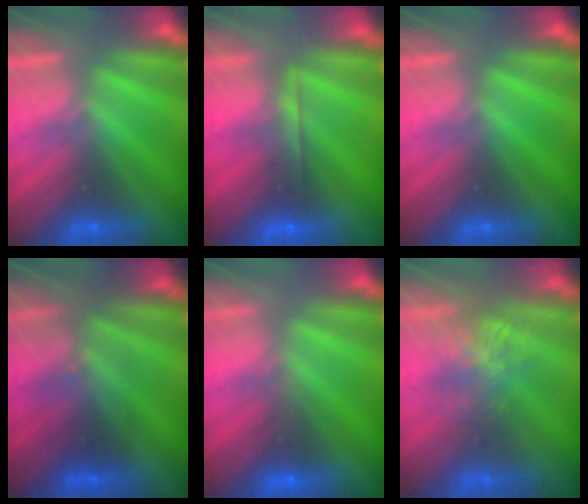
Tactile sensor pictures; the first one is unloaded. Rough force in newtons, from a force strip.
{"total": 1.8}
{"total": 0.0}
{"total": 2.4}
{"total": 2.9}
{"total": 3.9}